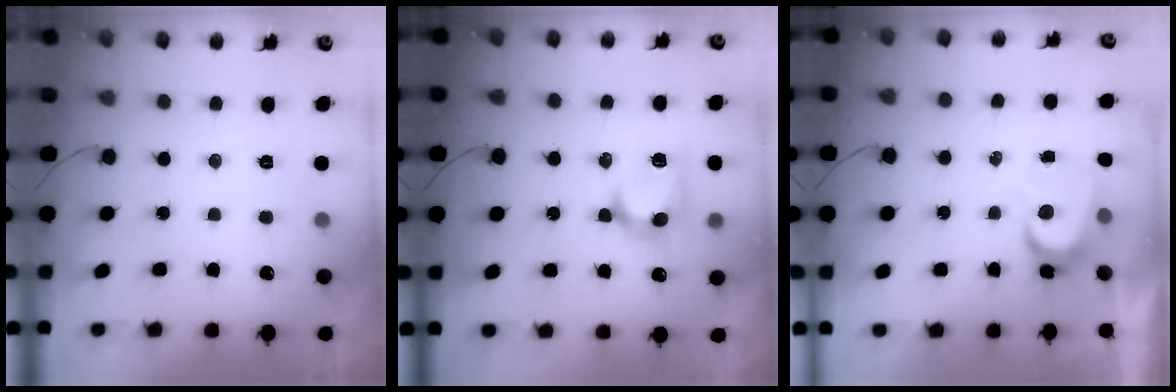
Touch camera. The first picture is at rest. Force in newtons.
{"total": 10.9, "press": 10.9, "slide": 0.3}
{"total": 5.0, "press": 5.0, "slide": 0.5}